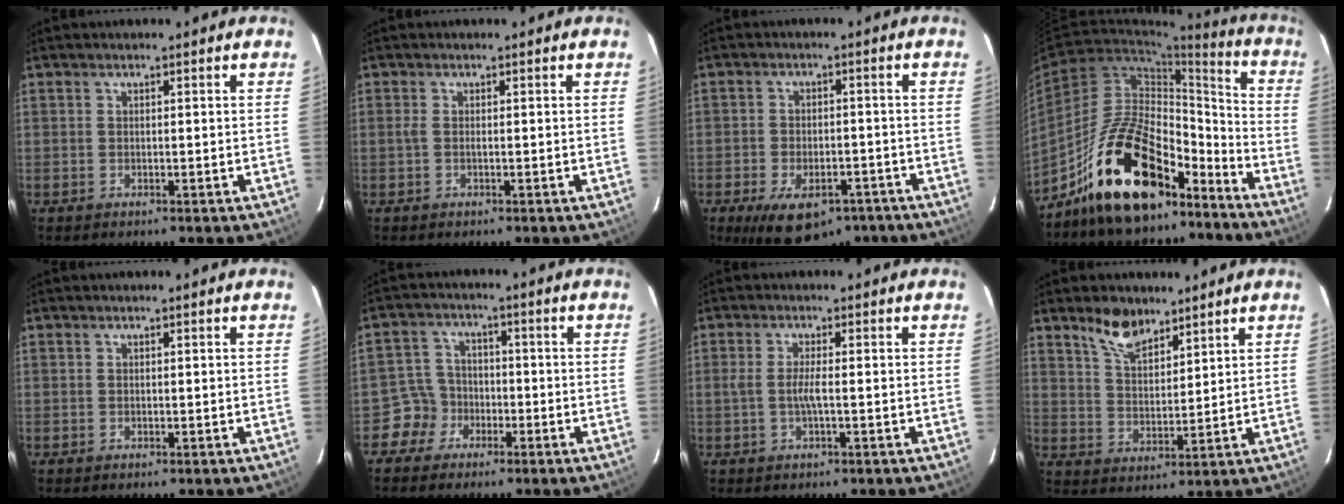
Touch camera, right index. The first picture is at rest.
{"total": 1.0, "force": [-0.2, -0.2, 1.0], "torque": [-0.021, 0.000, -0.006]}
{"total": 13.9, "force": [-8.9, 7.1, 8.0], "torque": [-0.158, -0.016, -0.125]}
{"total": 21.0, "force": [-14.7, 9.2, 11.8], "torque": [-0.208, 0.037, -0.234]}
{"total": 0.0}
{"total": 5.3, "force": [-2.8, 4.4, -0.2], "torque": [-0.001, 0.023, -0.055]}
{"total": 2.7, "force": [-0.6, -0.2, 2.6], "torque": [-0.051, 0.000, -0.011]}
{"total": 7.4, "force": [5.6, 3.3, 3.4], "torque": [-0.057, 0.003, 0.108]}